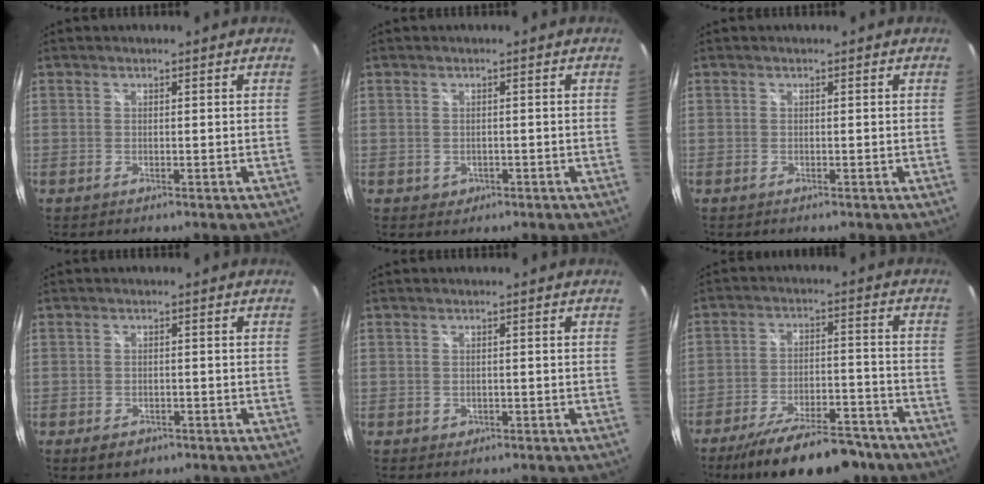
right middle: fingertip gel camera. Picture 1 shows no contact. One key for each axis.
{"total": 1.8, "fx": -0.5, "fy": 1.6, "fz": 0.6, "tx": -0.012, "ty": -0.003, "tz": -0.003}
{"total": 0.0}
{"total": 3.2, "fx": -1.9, "fy": 2.0, "fz": 1.6, "tx": -0.033, "ty": -0.008, "tz": -0.027}
{"total": 1.1, "fx": -0.4, "fy": 1.0, "fz": 0.3, "tx": -0.005, "ty": -0.003, "tz": -0.003}
{"total": 19.0, "fx": -15.2, "fy": 5.6, "fz": 9.8, "tx": -0.176, "ty": -0.020, "tz": -0.219}